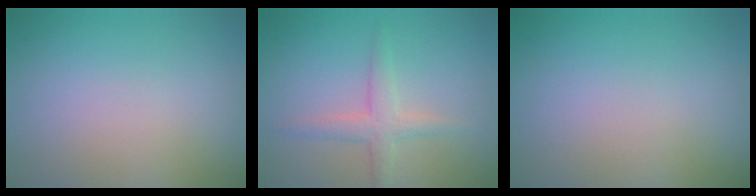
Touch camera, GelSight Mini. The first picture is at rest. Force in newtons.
{"total": 2.4, "press": 2.4, "slide": 0.2}
{"total": 0.0}